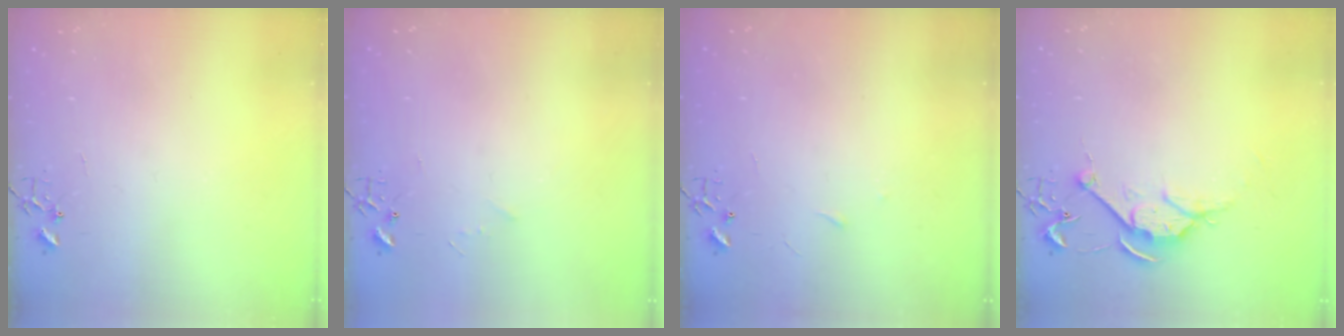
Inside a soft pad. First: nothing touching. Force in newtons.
{"total": 3.5, "press": 3.5, "slide": 0.4}
{"total": 3.4, "press": 3.3, "slide": 0.4}
{"total": 7.9, "press": 7.8, "slide": 0.9}